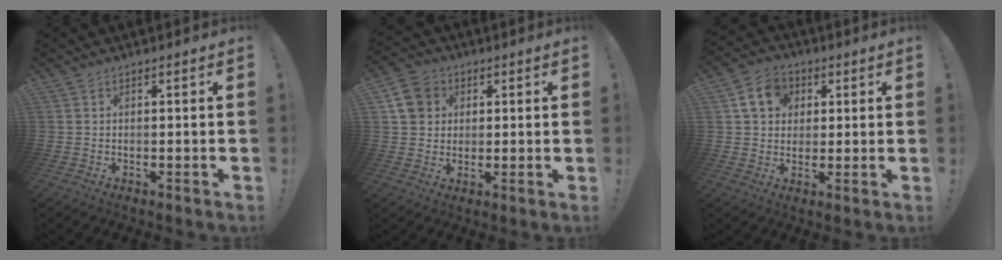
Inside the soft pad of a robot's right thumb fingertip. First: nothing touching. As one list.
[{"total": 8.7, "force": [2.8, 7.7, 3.1], "torque": [-0.046, 0.000, 0.060]}, {"total": 9.9, "force": [3.5, 8.2, 4.3], "torque": [-0.064, -0.002, 0.071]}]